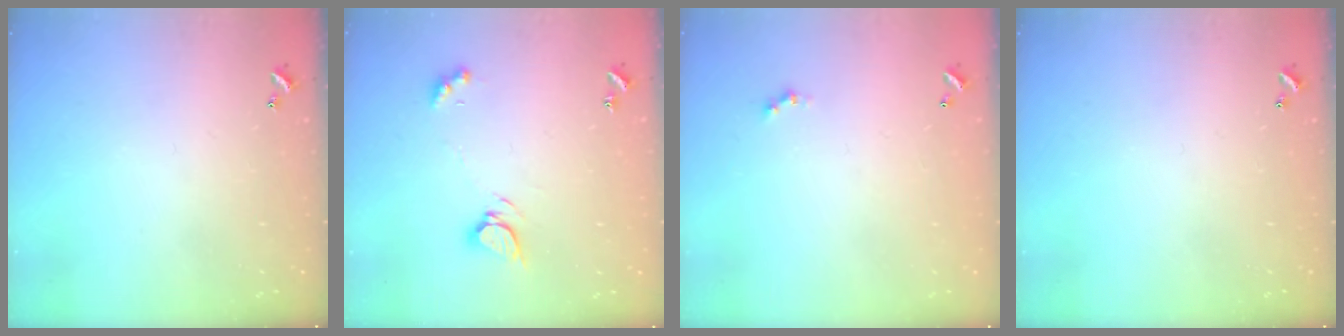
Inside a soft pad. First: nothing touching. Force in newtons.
{"total": 5.5, "press": 5.5, "slide": 0.7}
{"total": 0.0}
{"total": 0.0}